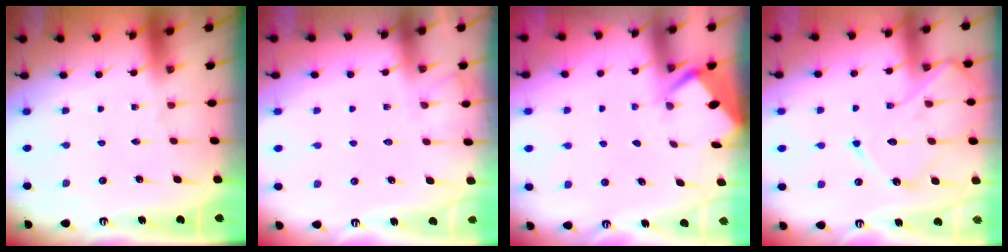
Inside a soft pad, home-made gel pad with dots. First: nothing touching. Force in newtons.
{"total": 4.5, "press": 4.5, "slide": 0.5}
{"total": 2.6, "press": 2.6, "slide": 0.3}
{"total": 14.0, "press": 13.9, "slide": 1.3}